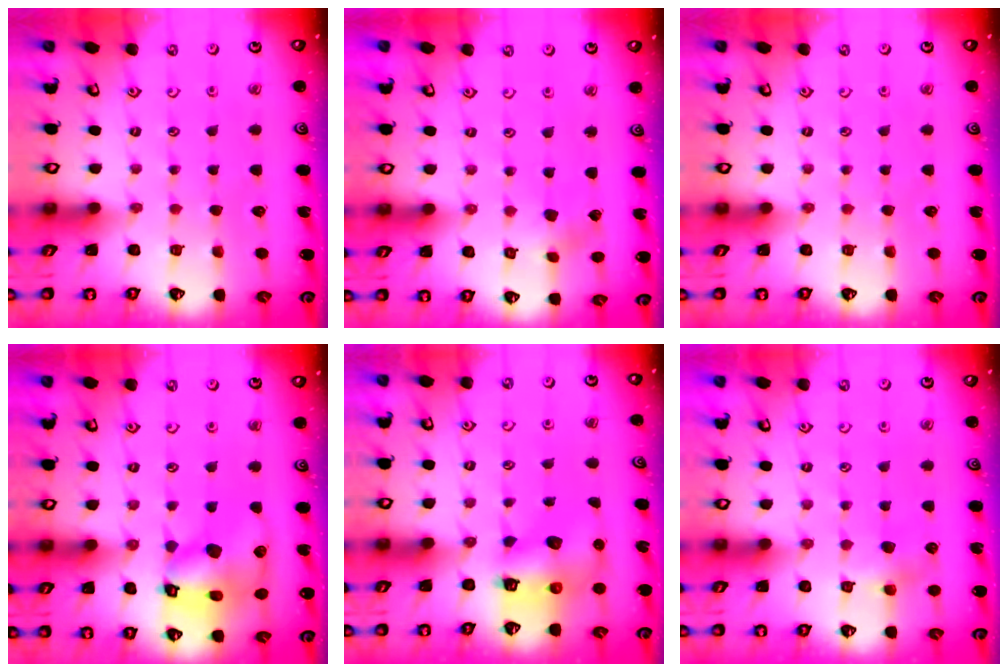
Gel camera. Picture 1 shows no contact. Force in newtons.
{"total": 2.5, "press": 2.3, "slide": 0.8}
{"total": 0.0}
{"total": 14.4, "press": 14.2, "slide": 2.0}
{"total": 8.2, "press": 8.1, "slide": 1.3}
{"total": 5.8, "press": 5.7, "slide": 1.3}